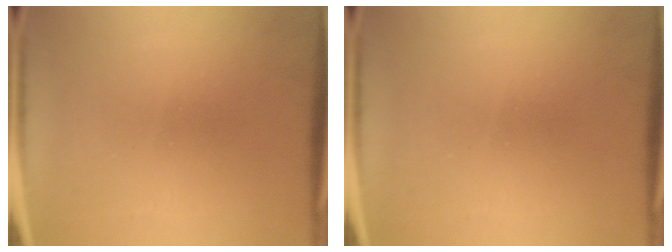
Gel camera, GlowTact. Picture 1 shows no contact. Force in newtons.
{"total": 0.0}